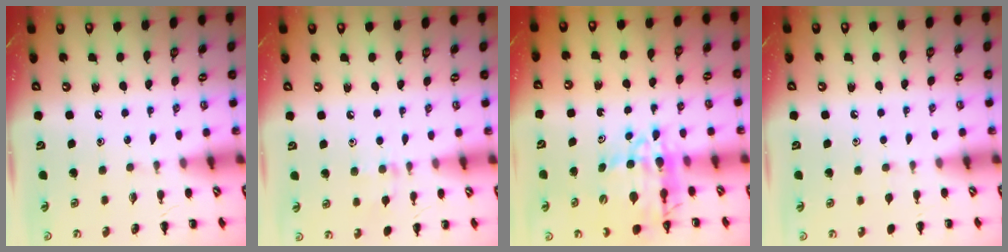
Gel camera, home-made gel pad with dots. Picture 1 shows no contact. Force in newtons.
{"total": 6.9, "press": 6.5, "slide": 2.2}
{"total": 12.4, "press": 11.7, "slide": 4.1}
{"total": 1.5, "press": 1.3, "slide": 0.7}